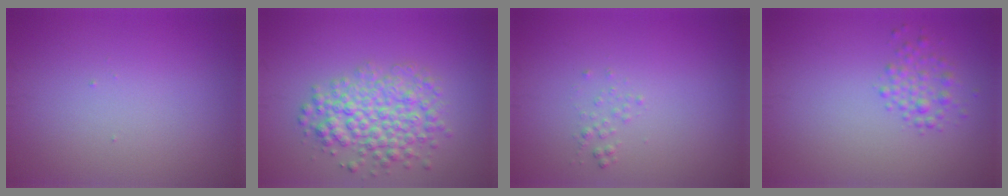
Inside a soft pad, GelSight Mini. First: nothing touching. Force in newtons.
{"total": 5.1, "press": 5.1, "slide": 0.2}
{"total": 0.8, "press": 0.8, "slide": 0.1}
{"total": 1.9, "press": 1.9, "slide": 0.1}